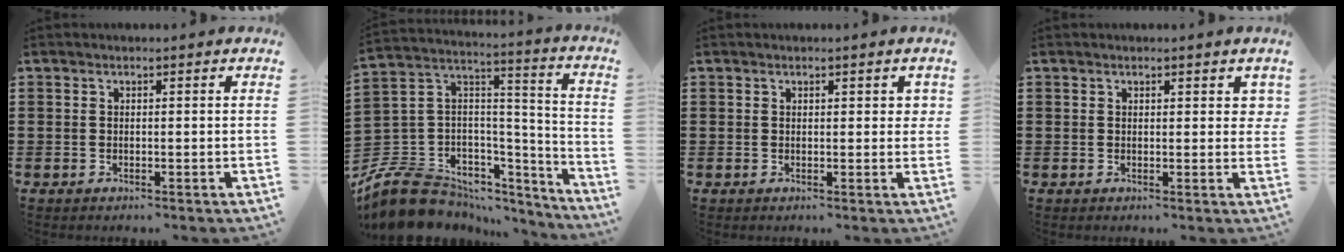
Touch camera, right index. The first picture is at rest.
{"total": 10.7, "force": [-7.5, 7.0, 3.2], "torque": [-0.091, 0.010, -0.142]}
{"total": 1.1, "force": [0.6, 0.8, 0.6], "torque": [-0.005, 0.003, 0.009]}
{"total": 1.4, "force": [0.8, 0.9, 0.7], "torque": [0.000, 0.001, 0.011]}